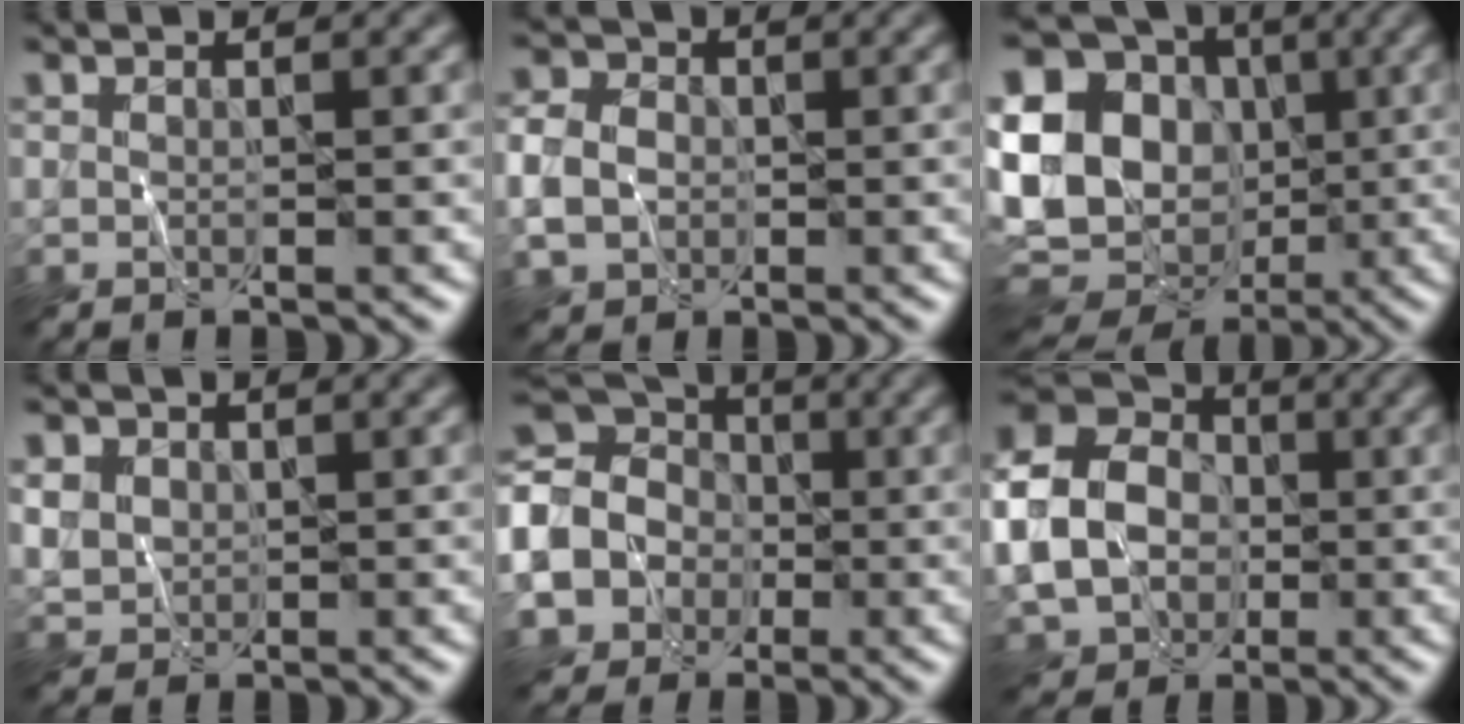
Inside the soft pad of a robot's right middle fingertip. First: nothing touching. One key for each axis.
{"total": 5.0, "fx": -0.5, "fy": 4.1, "fz": 2.8, "tx": -0.062, "ty": 0.000, "tz": -0.013}
{"total": 21.3, "fx": 0.9, "fy": 18.6, "fz": 10.4, "tx": -0.236, "ty": 0.033, "tz": -0.015}
{"total": 3.3, "fx": 1.0, "fy": 2.9, "fz": 1.3, "tx": -0.048, "ty": 0.003, "tz": 0.028}
{"total": 15.7, "fx": -3.4, "fy": 14.4, "fz": 5.2, "tx": -0.170, "ty": -0.008, "tz": -0.097}
{"total": 11.1, "fx": -0.8, "fy": 9.0, "fz": 6.5, "tx": -0.136, "ty": -0.004, "tz": -0.023}